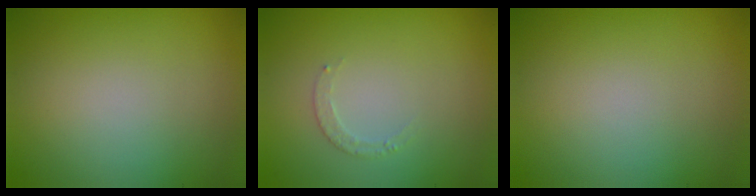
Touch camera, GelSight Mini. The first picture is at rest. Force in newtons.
{"total": 1.3, "press": 1.2, "slide": 0.2}
{"total": 0.0}